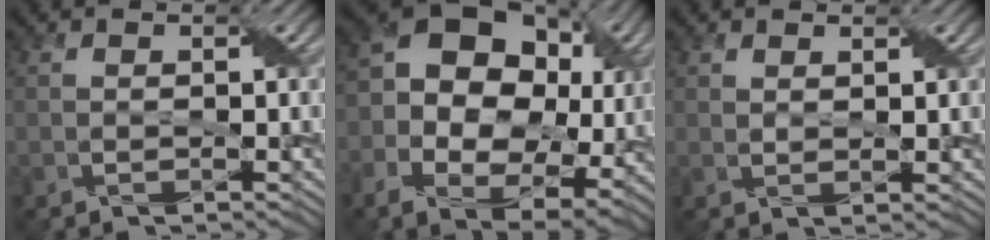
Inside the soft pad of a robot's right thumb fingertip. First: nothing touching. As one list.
[{"total": 16.2, "force": [0.6, 11.5, 11.4], "torque": [-0.211, -0.012, 0.020]}, {"total": 1.4, "force": [1.1, 0.2, 0.7], "torque": [-0.019, -0.001, 0.022]}]